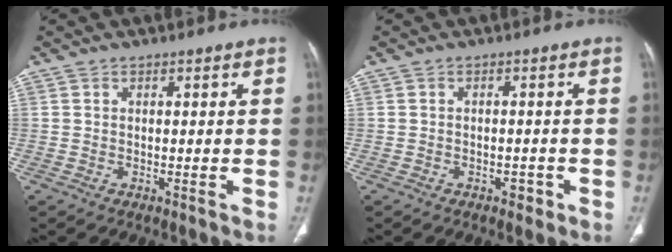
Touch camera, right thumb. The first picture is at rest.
{"total": 2.0, "force": [-1.1, 1.3, 1.1], "torque": [-0.011, 0.006, -0.013]}